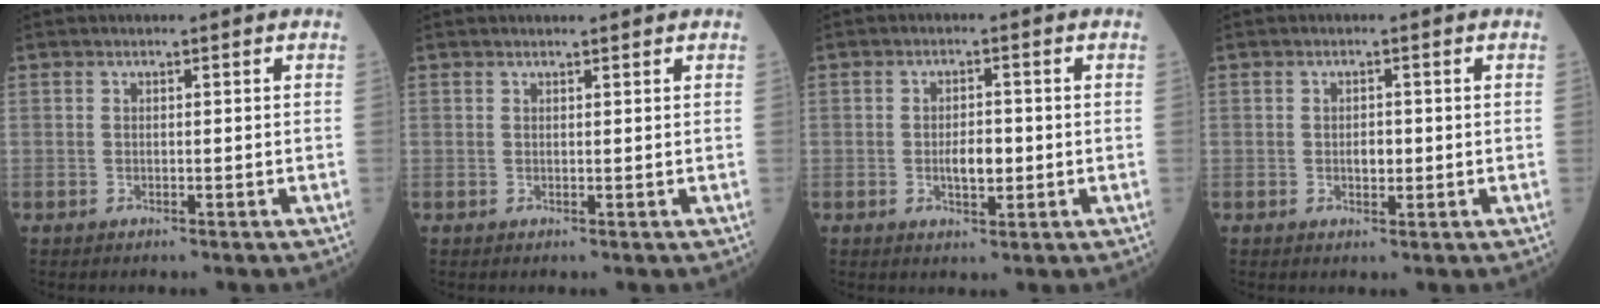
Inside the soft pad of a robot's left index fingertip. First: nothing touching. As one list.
[{"total": 1.6, "force": [1.6, 0.1, 0.4], "torque": [-0.009, 0.007, 0.022]}, {"total": 3.4, "force": [-0.4, 1.4, 3.1], "torque": [-0.056, 0.001, -0.006]}, {"total": 1.7, "force": [-0.1, 1.0, 1.3], "torque": [-0.023, 0.000, 0.000]}]